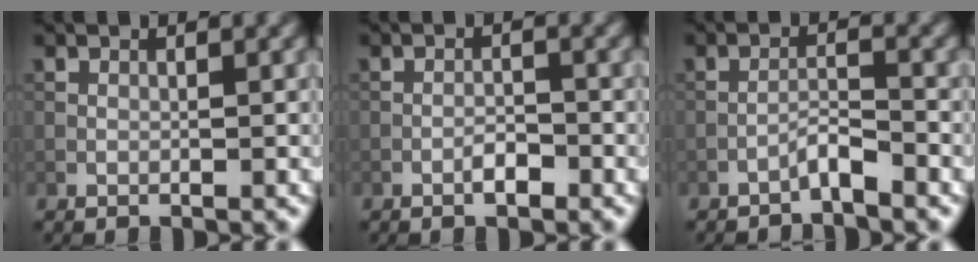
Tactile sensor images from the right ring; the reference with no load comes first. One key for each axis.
{"total": 1.5, "fx": -1.0, "fy": 0.5, "fz": 1.1, "tx": -0.019, "ty": 0.003, "tz": -0.020}
{"total": 1.8, "fx": -1.5, "fy": 0.1, "fz": 0.9, "tx": -0.017, "ty": 0.011, "tz": -0.030}